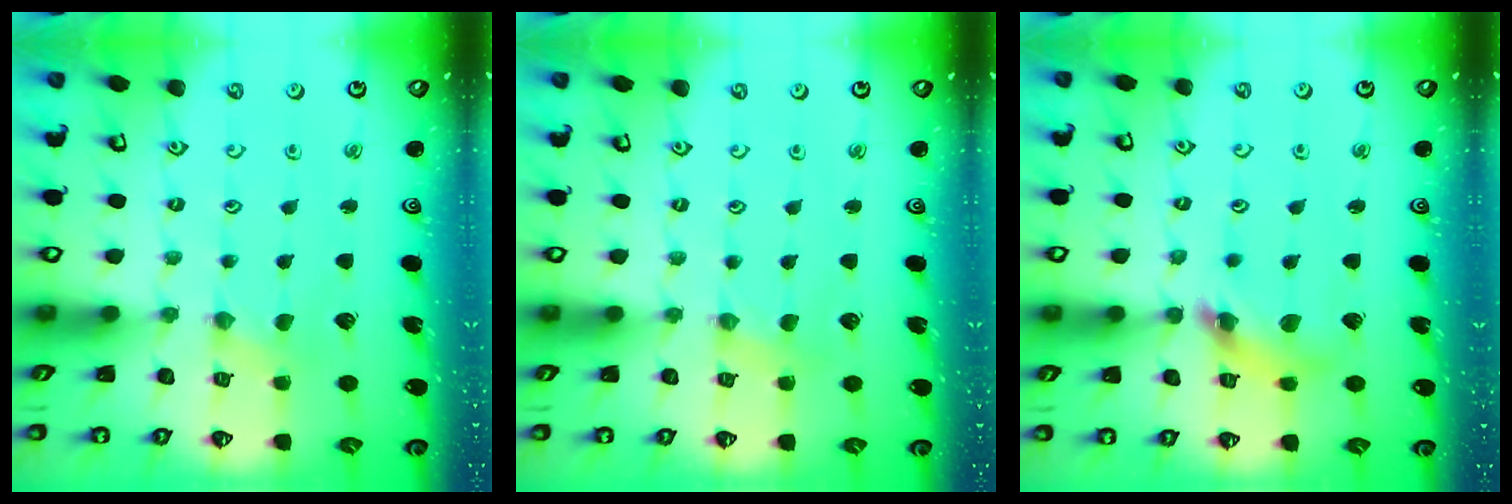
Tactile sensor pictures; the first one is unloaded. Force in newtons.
{"total": 1.5, "press": 1.4, "slide": 0.3}
{"total": 9.6, "press": 9.6, "slide": 0.9}